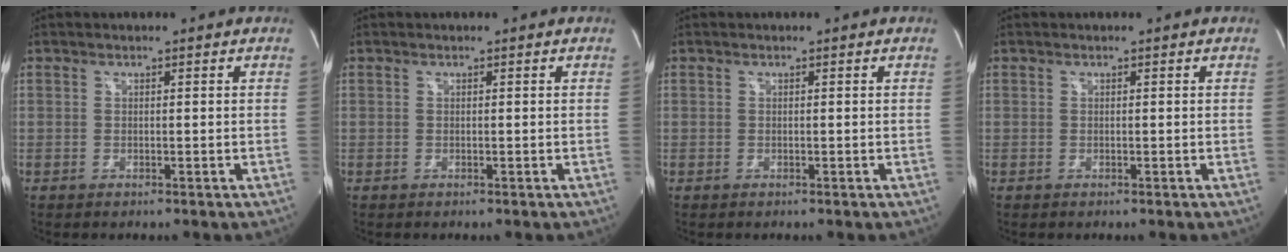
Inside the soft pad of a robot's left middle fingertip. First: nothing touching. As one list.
[{"total": 0.0}, {"total": 0.0}, {"total": 0.0}]